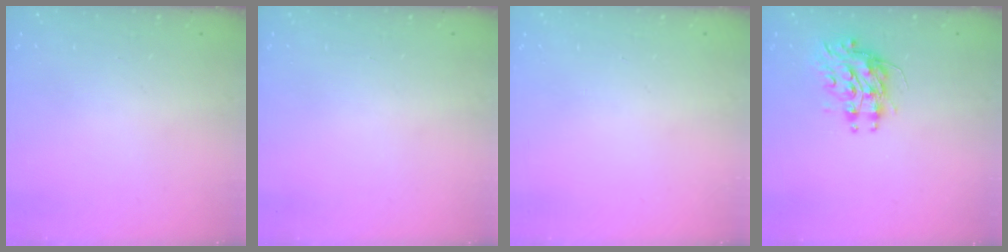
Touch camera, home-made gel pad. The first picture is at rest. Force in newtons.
{"total": 0.0}
{"total": 0.0}
{"total": 9.0, "press": 9.0, "slide": 0.7}